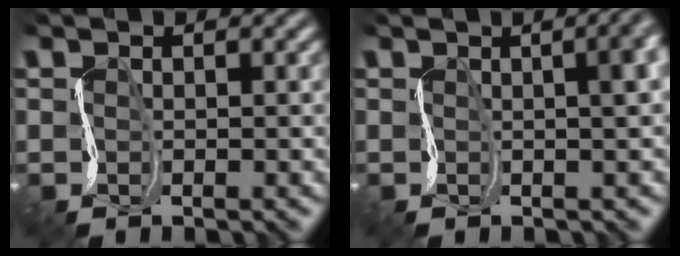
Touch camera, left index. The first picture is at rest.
{"total": 7.2, "force": [1.4, 3.6, 6.1], "torque": [-0.026, 0.037, -0.011]}